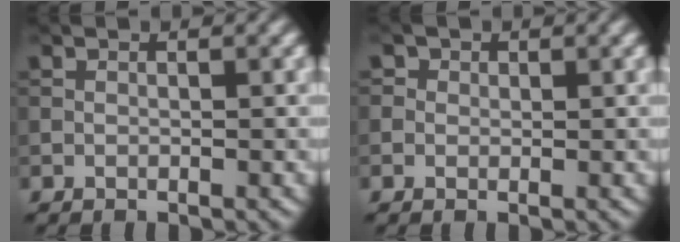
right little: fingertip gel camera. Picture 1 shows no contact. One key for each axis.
{"total": 0.9, "fx": 0.3, "fy": 0.9, "fz": 0.2, "tx": -0.002, "ty": -0.001, "tz": -0.003}